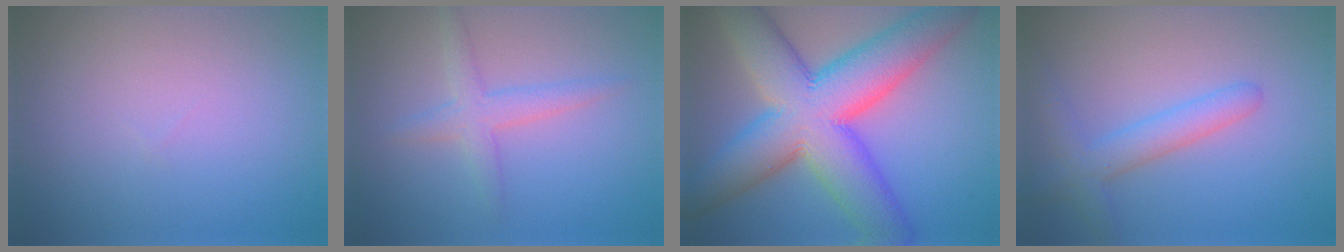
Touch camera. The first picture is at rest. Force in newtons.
{"total": 2.5, "press": 2.5, "slide": 0.2}
{"total": 13.8, "press": 13.8, "slide": 0.3}
{"total": 3.3, "press": 3.3, "slide": 0.0}